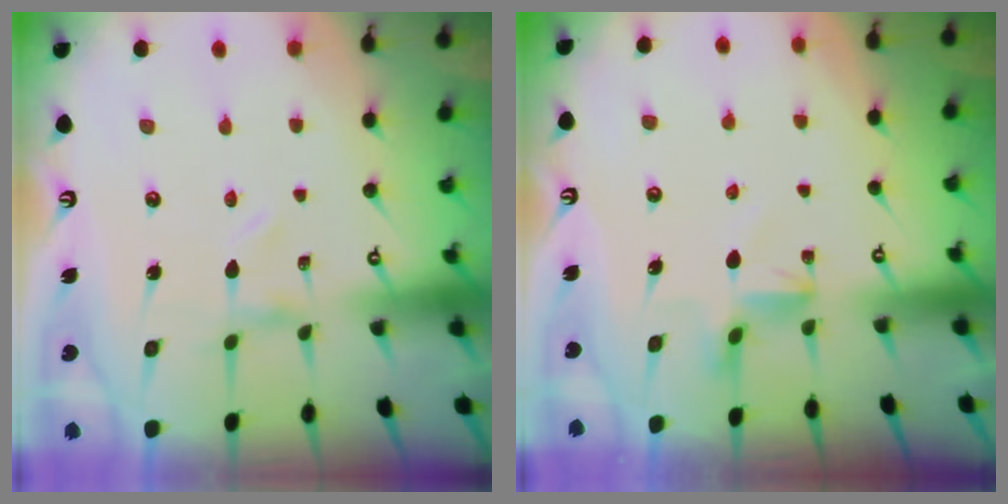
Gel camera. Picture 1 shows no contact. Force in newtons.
{"total": 3.6, "press": 3.2, "slide": 1.6}